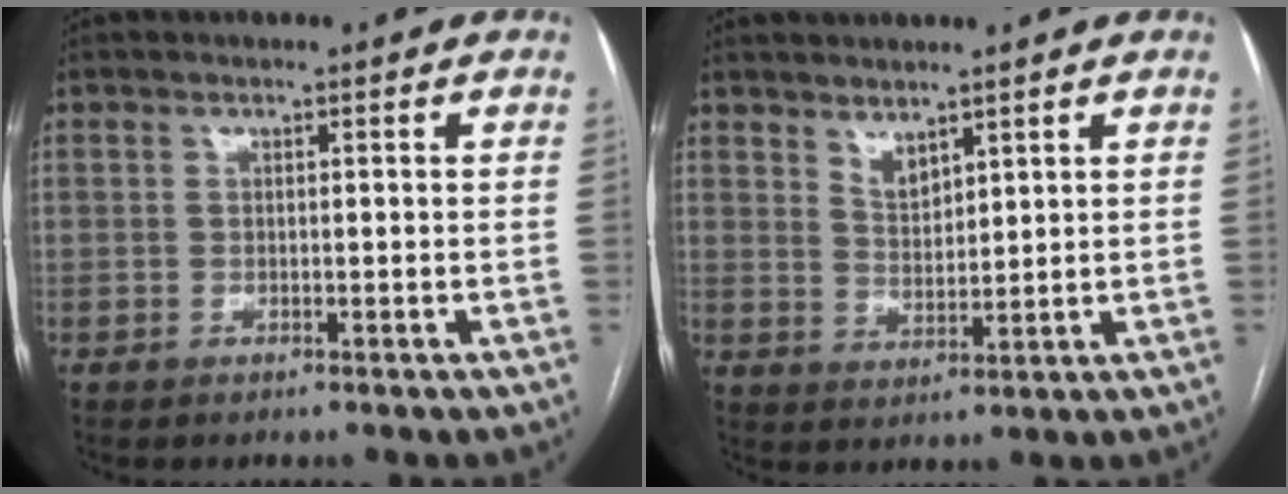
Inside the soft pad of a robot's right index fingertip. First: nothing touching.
{"total": 3.3, "force": [2.6, 1.3, 1.5], "torque": [-0.029, -0.007, 0.058]}